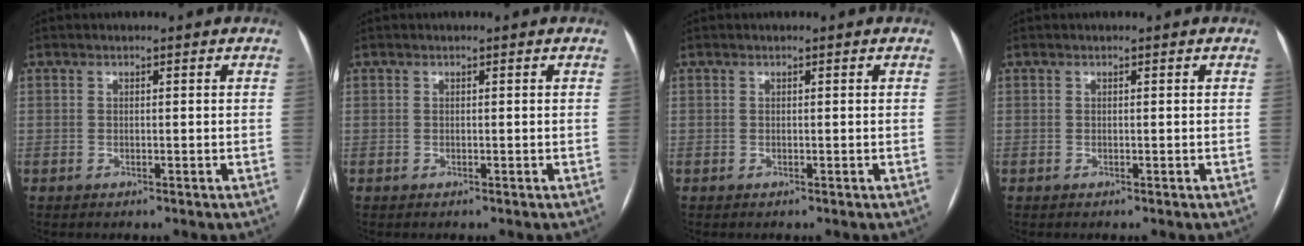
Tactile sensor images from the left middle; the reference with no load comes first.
{"total": 0.0}
{"total": 0.0}
{"total": 0.0}